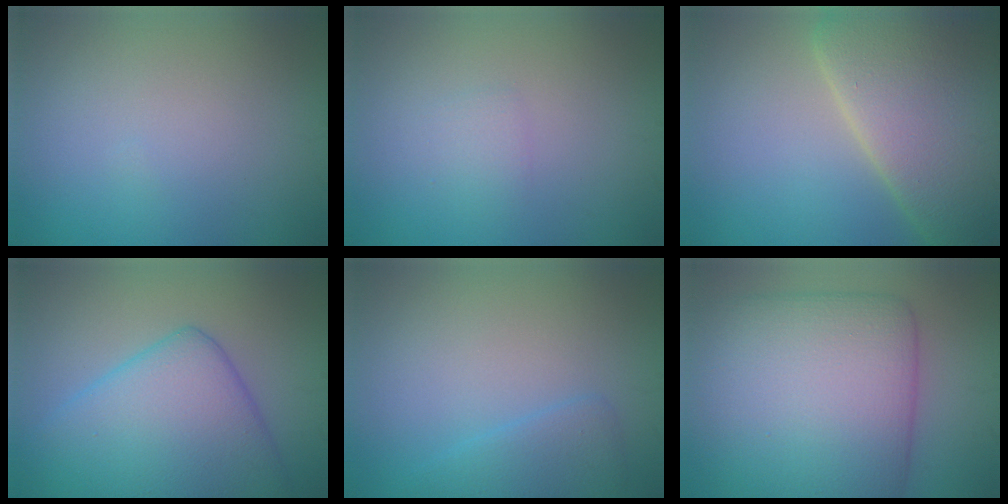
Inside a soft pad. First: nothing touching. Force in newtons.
{"total": 1.0, "press": 1.0, "slide": 0.1}
{"total": 12.5, "press": 12.5, "slide": 0.8}
{"total": 9.8, "press": 9.8, "slide": 0.4}
{"total": 2.4, "press": 2.4, "slide": 0.2}
{"total": 11.8, "press": 11.8, "slide": 0.3}